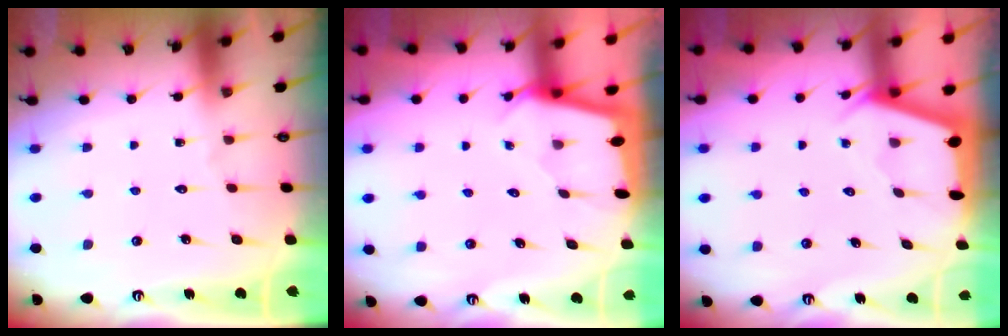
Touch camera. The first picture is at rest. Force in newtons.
{"total": 1.7, "press": 1.6, "slide": 0.2}
{"total": 2.4, "press": 2.4, "slide": 0.3}